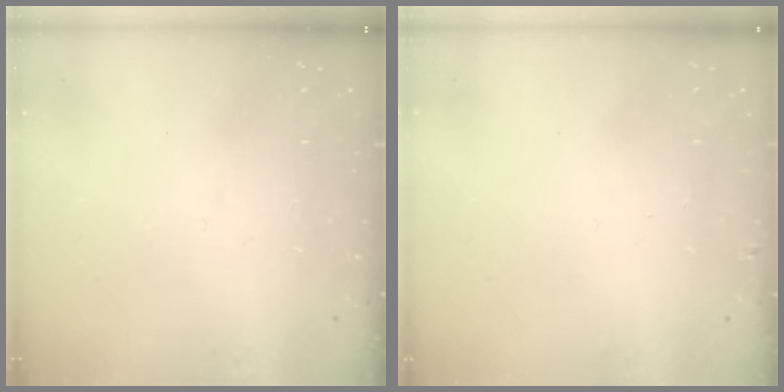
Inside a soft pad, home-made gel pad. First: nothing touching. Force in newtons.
{"total": 0.0}